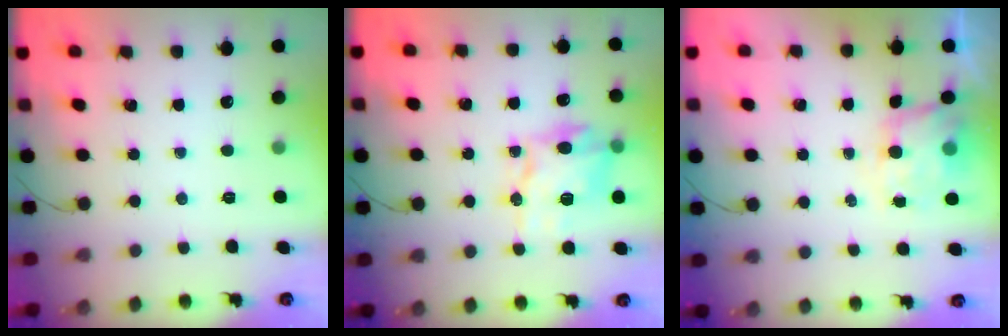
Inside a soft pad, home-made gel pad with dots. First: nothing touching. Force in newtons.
{"total": 14.3, "press": 14.2, "slide": 0.6}
{"total": 5.5, "press": 5.4, "slide": 1.2}